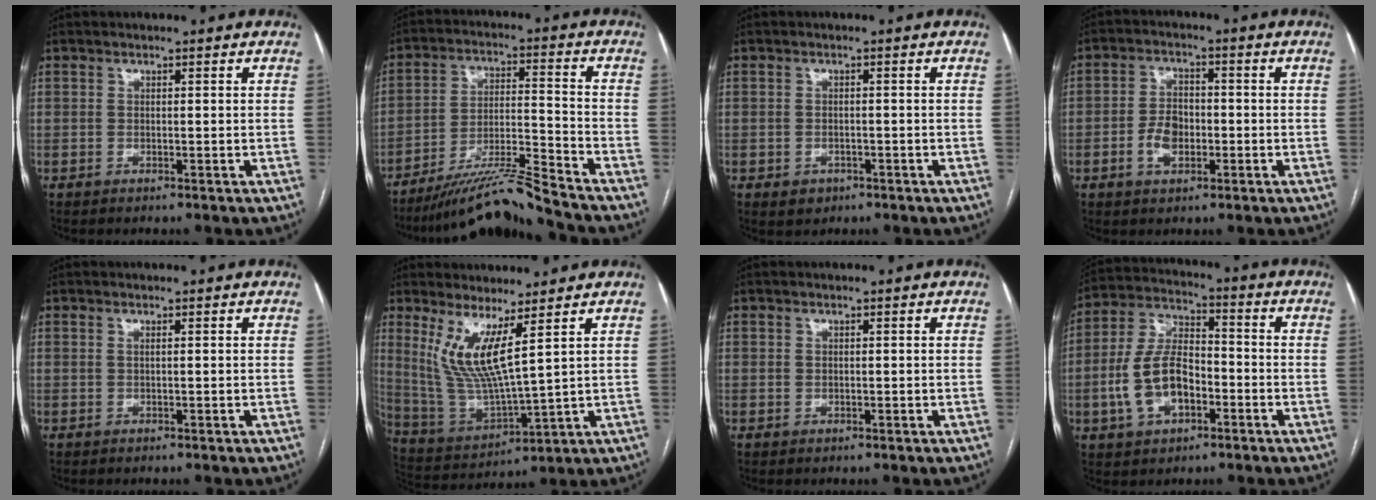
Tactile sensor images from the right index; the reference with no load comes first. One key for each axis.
{"total": 11.3, "fx": -10.4, "fy": -1.8, "fz": 4.0, "tx": -0.062, "ty": 0.007, "tz": -0.185}
{"total": 2.5, "fx": -1.1, "fy": 2.0, "fz": 1.0, "tx": -0.013, "ty": 0.003, "tz": -0.006}
{"total": 5.5, "fx": -1.5, "fy": 3.4, "fz": 4.0, "tx": -0.081, "ty": 0.010, "tz": -0.027}
{"total": 0.5, "fx": 0.2, "fy": 0.0, "fz": 0.5, "tx": -0.013, "ty": -0.001, "tz": 0.004}
{"total": 9.7, "fx": 4.5, "fy": 0.6, "fz": 8.6, "tx": -0.190, "ty": -0.024, "tz": 0.102}
{"total": 0.5, "fx": 0.1, "fy": 0.5, "fz": 0.2, "tx": 0.000, "ty": 0.001, "tz": 0.001}
{"total": 11.2, "fx": -3.3, "fy": 6.1, "fz": 8.8, "tx": -0.192, "ty": 0.018, "tz": -0.061}